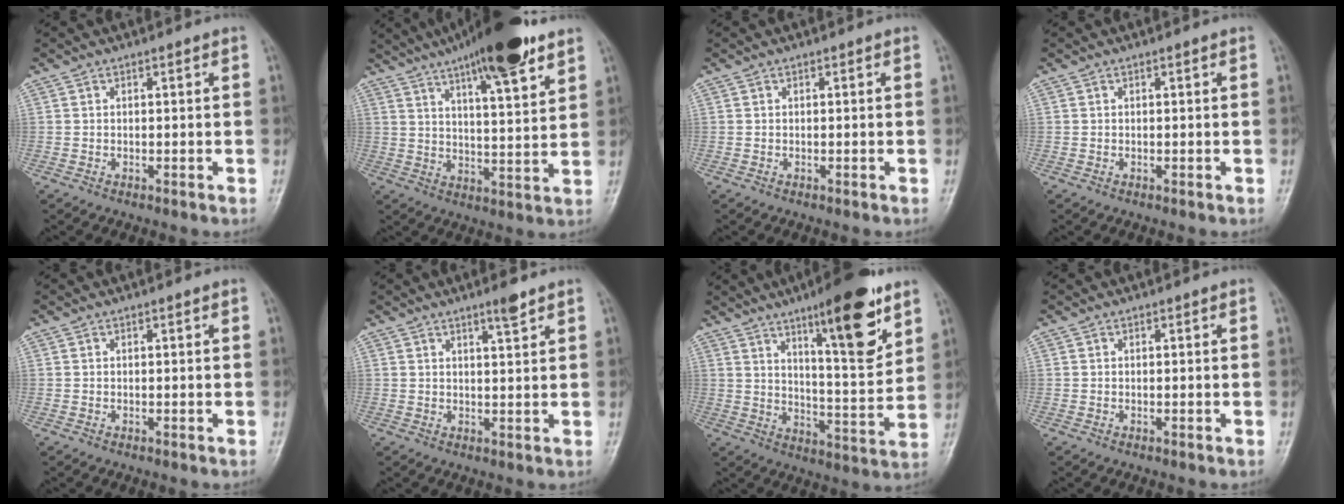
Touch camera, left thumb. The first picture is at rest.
{"total": 17.7, "force": [11.5, 3.9, 12.9], "torque": [-0.181, -0.040, 0.179]}
{"total": 0.0}
{"total": 0.0}
{"total": 0.0}
{"total": 3.2, "force": [2.3, 0.2, 2.2], "torque": [-0.033, -0.016, 0.038]}
{"total": 16.7, "force": [9.7, 3.6, 13.1], "torque": [-0.175, -0.060, 0.154]}
{"total": 0.0}